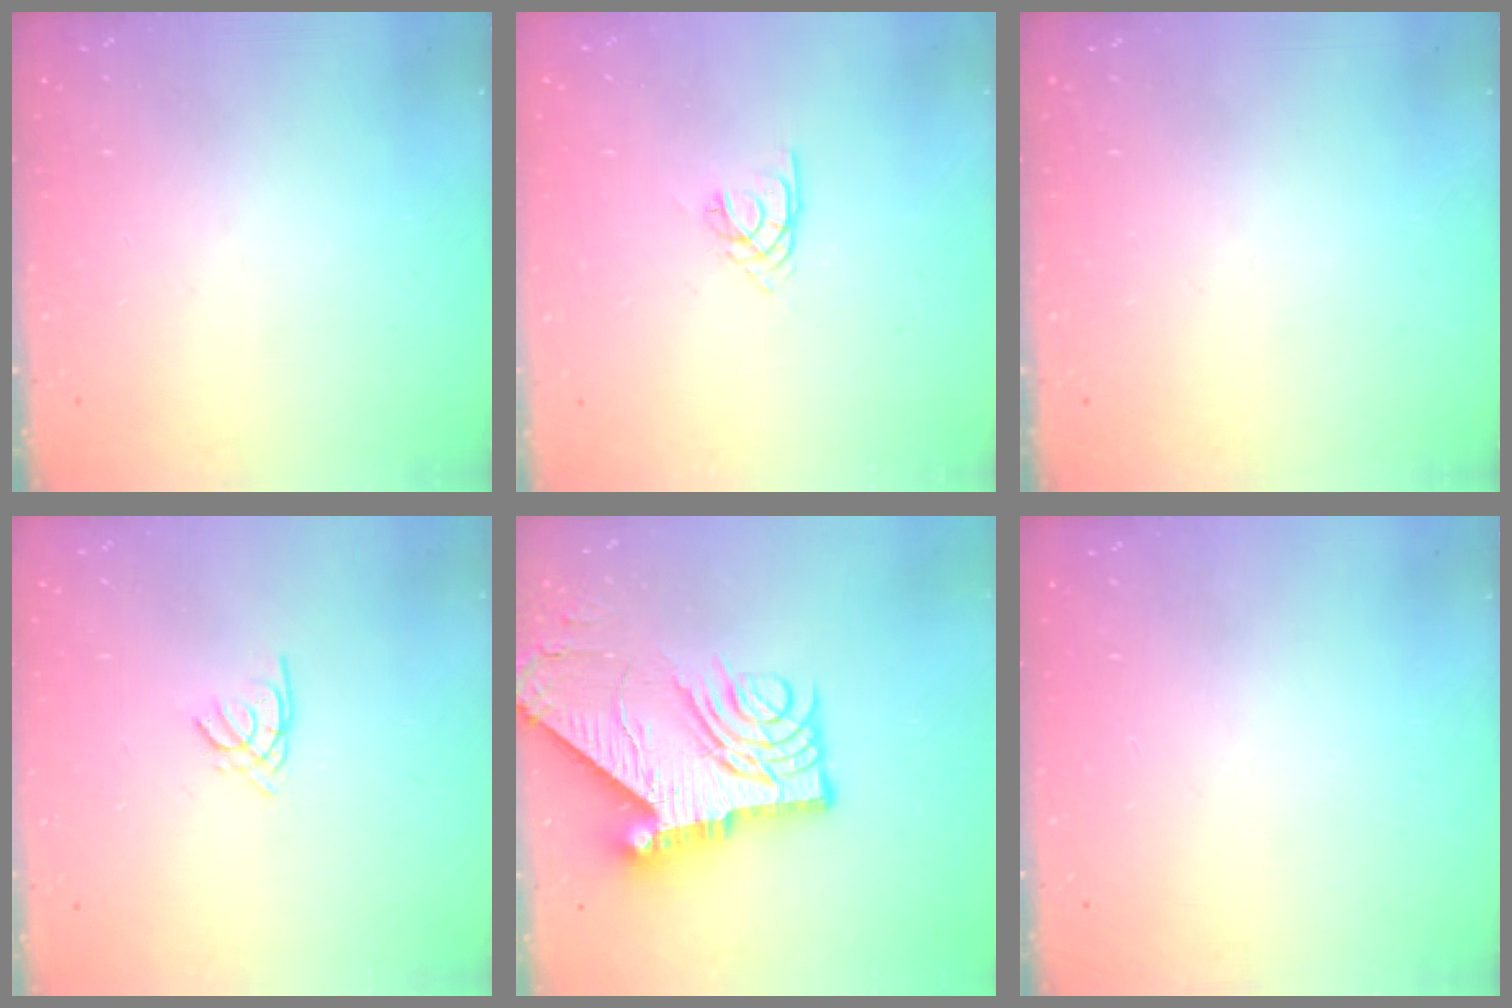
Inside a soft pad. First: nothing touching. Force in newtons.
{"total": 1.4, "press": 1.3, "slide": 0.3}
{"total": 0.0}
{"total": 1.2, "press": 1.1, "slide": 0.3}
{"total": 15.2, "press": 15.1, "slide": 1.6}
{"total": 0.0}